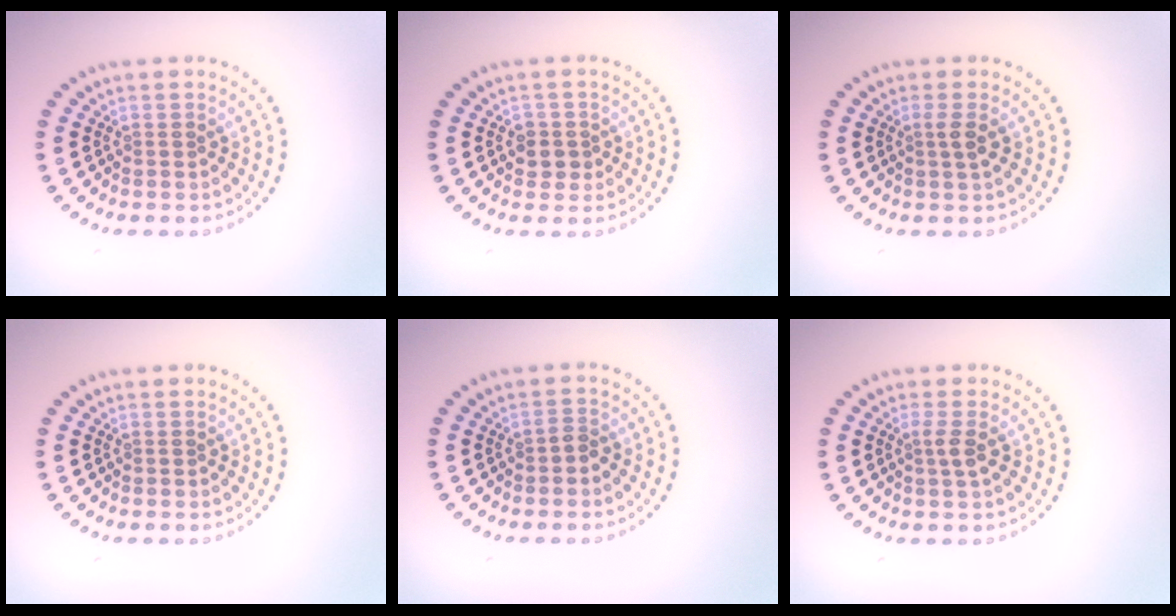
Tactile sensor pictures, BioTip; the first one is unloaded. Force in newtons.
{"total": 1.7, "press": 1.6, "slide": 0.5}
{"total": 1.3, "press": 0.9, "slide": 0.9}
{"total": 0.0}
{"total": 1.0, "press": 0.8, "slide": 0.6}
{"total": 1.4, "press": 1.1, "slide": 0.9}